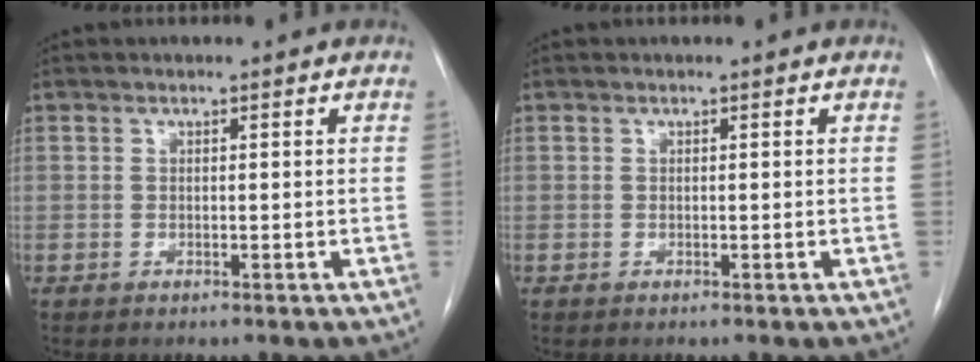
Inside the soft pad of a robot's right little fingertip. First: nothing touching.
{"total": 0.0}